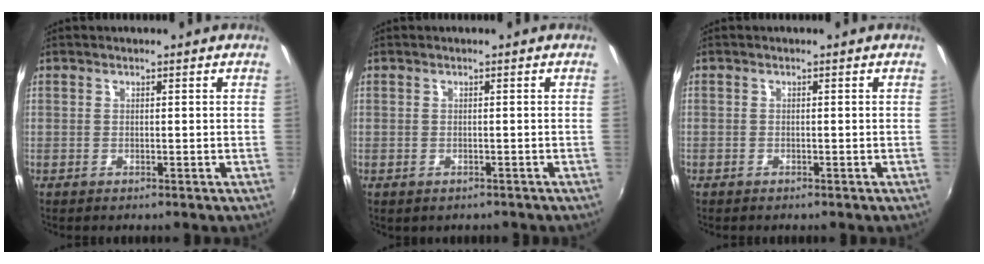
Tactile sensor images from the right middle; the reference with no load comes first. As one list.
[{"total": 1.0, "force": [-0.6, 0.6, 0.4], "torque": [-0.010, -0.002, -0.005]}, {"total": 0.8, "force": [-0.6, 0.5, 0.0], "torque": [-0.003, 0.003, -0.011]}]